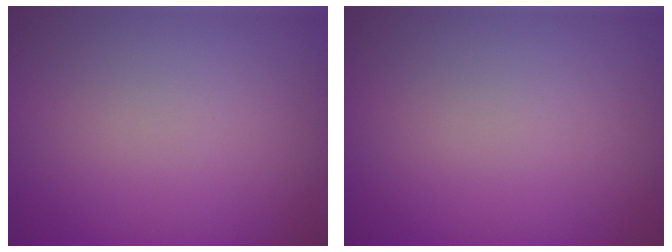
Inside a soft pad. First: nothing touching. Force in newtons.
{"total": 0.0}